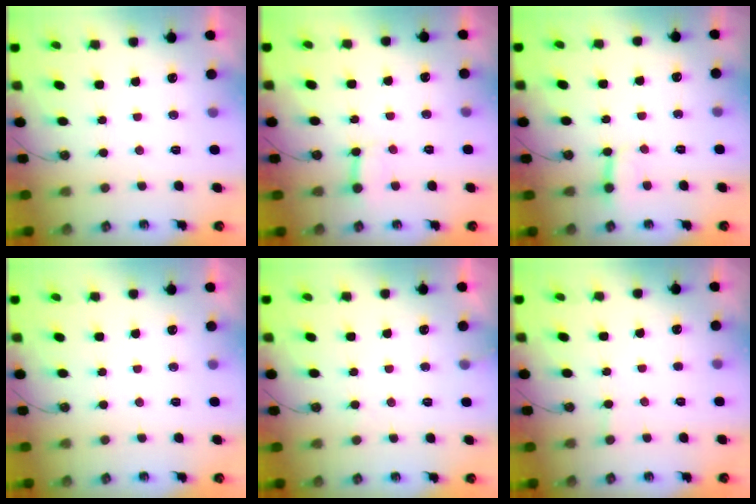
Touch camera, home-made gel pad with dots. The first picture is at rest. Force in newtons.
{"total": 4.2, "press": 4.2, "slide": 0.4}
{"total": 2.8, "press": 2.8, "slide": 0.3}
{"total": 0.0}
{"total": 5.6, "press": 5.6, "slide": 0.4}
{"total": 1.4, "press": 1.4, "slide": 0.1}